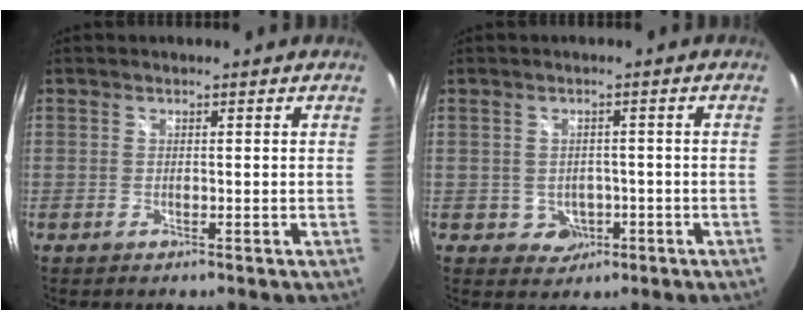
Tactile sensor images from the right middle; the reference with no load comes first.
{"total": 3.7, "force": [-1.1, 3.4, 0.9], "torque": [-0.025, 0.005, -0.005]}